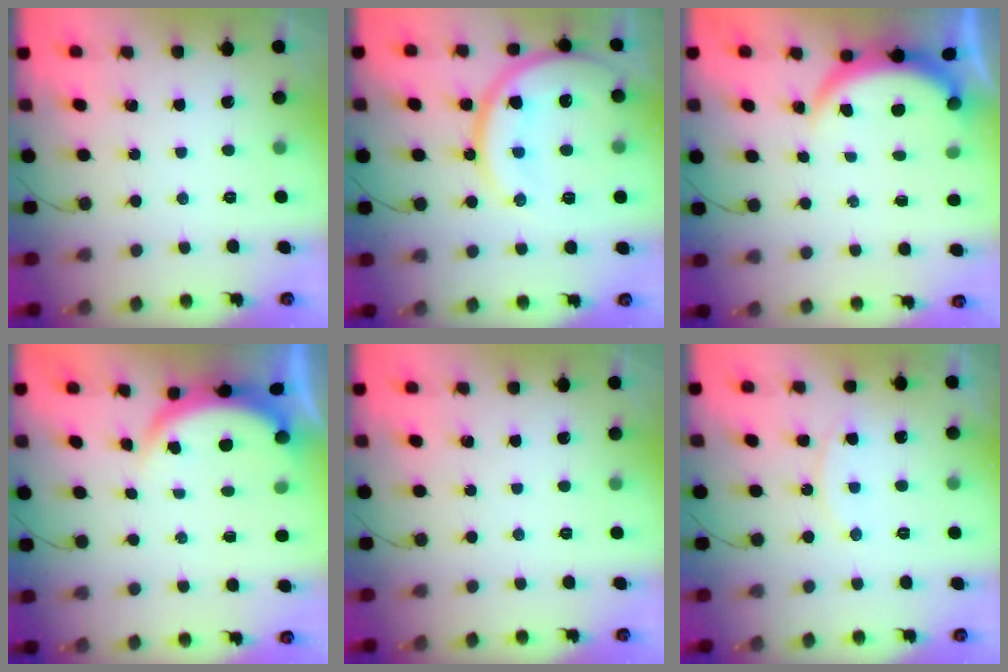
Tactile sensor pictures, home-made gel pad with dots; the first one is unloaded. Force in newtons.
{"total": 17.3, "press": 17.2, "slide": 1.5}
{"total": 3.9, "press": 3.9, "slide": 0.1}
{"total": 4.7, "press": 4.7, "slide": 0.7}
{"total": 0.0}
{"total": 7.9, "press": 7.7, "slide": 1.3}